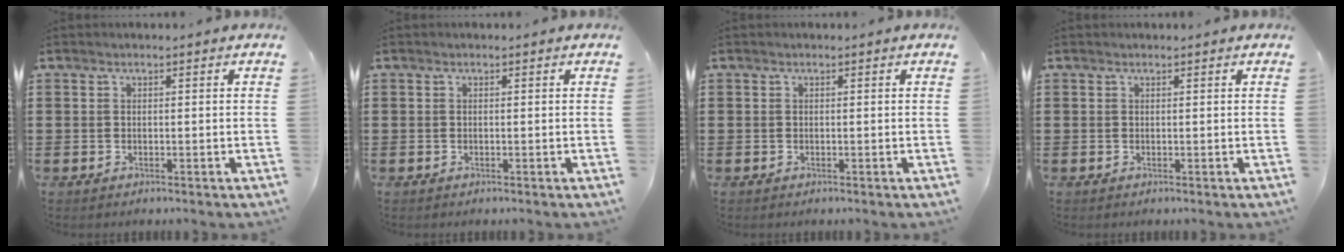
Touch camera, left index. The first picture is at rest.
{"total": 0.0}
{"total": 0.0}
{"total": 0.0}